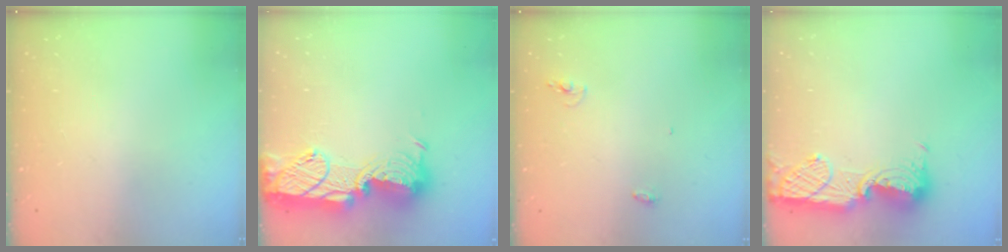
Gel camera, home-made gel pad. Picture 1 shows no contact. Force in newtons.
{"total": 19.3, "press": 19.2, "slide": 1.1}
{"total": 7.7, "press": 4.3, "slide": 6.3}
{"total": 13.9, "press": 13.8, "slide": 1.2}